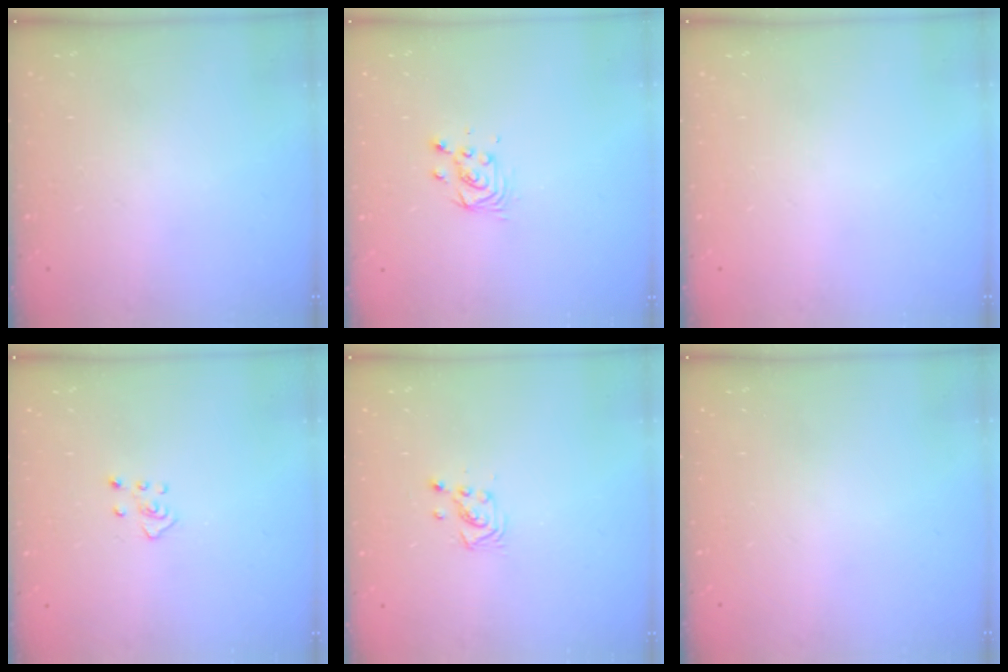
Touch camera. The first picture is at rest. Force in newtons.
{"total": 3.9, "press": 3.9, "slide": 0.3}
{"total": 0.0}
{"total": 3.5, "press": 3.4, "slide": 0.6}
{"total": 3.0, "press": 2.9, "slide": 0.5}
{"total": 0.0}